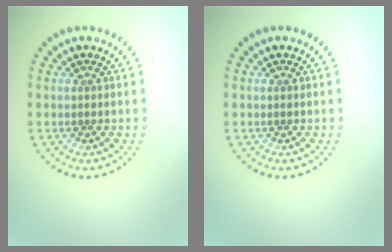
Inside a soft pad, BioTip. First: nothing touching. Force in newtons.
{"total": 0.0}